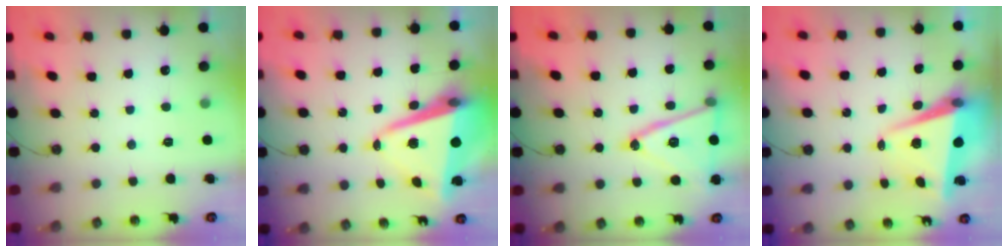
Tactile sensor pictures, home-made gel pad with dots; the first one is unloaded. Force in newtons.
{"total": 11.5, "press": 11.3, "slide": 2.0}
{"total": 17.6, "press": 17.3, "slide": 3.5}
{"total": 7.6, "press": 7.5, "slide": 1.2}